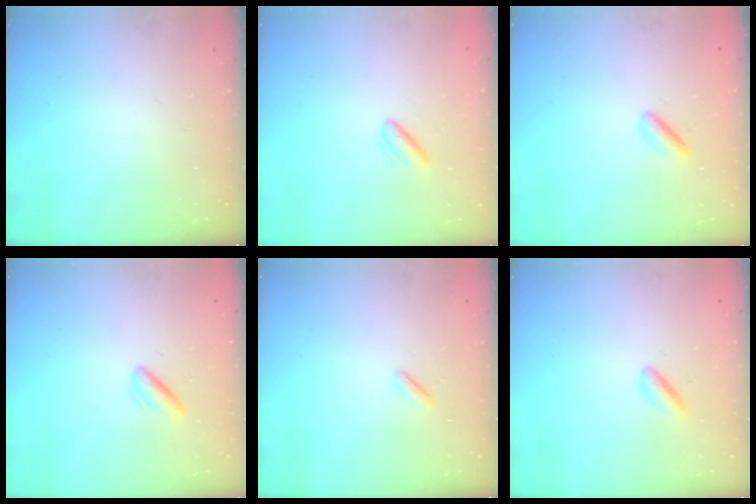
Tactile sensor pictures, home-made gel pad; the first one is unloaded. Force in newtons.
{"total": 2.8, "press": 2.5, "slide": 1.3}
{"total": 1.8, "press": 1.5, "slide": 0.9}
{"total": 2.0, "press": 1.8, "slide": 0.9}
{"total": 1.0, "press": 0.9, "slide": 0.4}
{"total": 1.8, "press": 1.6, "slide": 0.9}